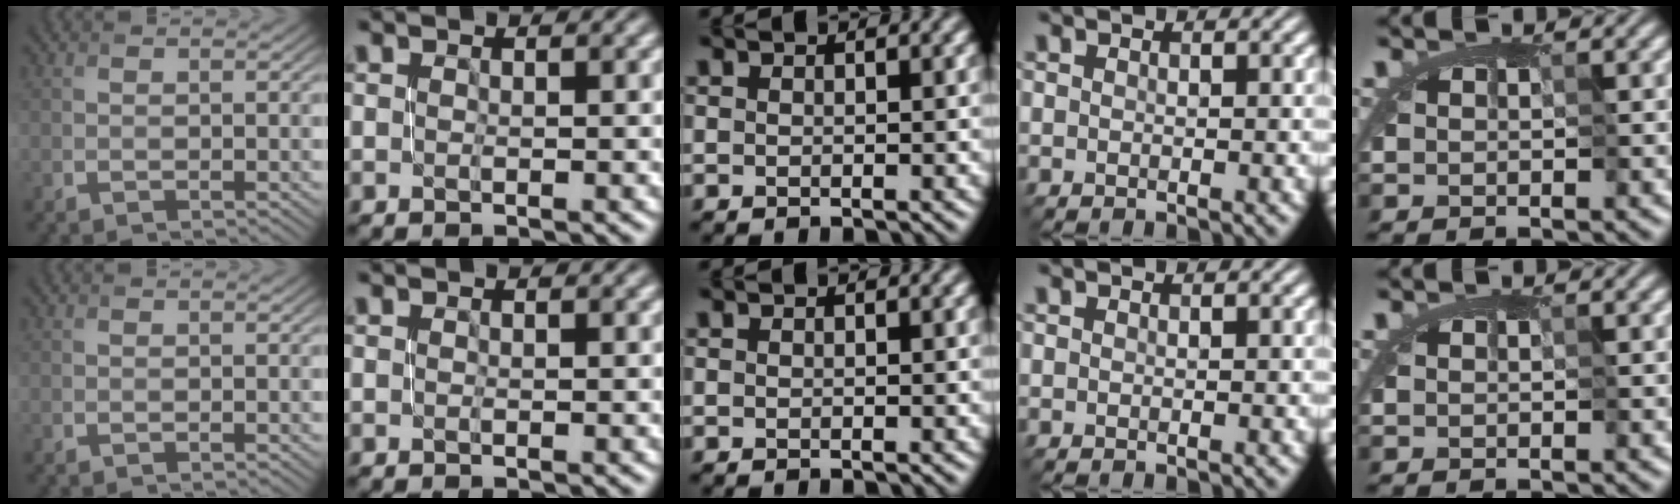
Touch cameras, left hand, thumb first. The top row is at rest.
{}